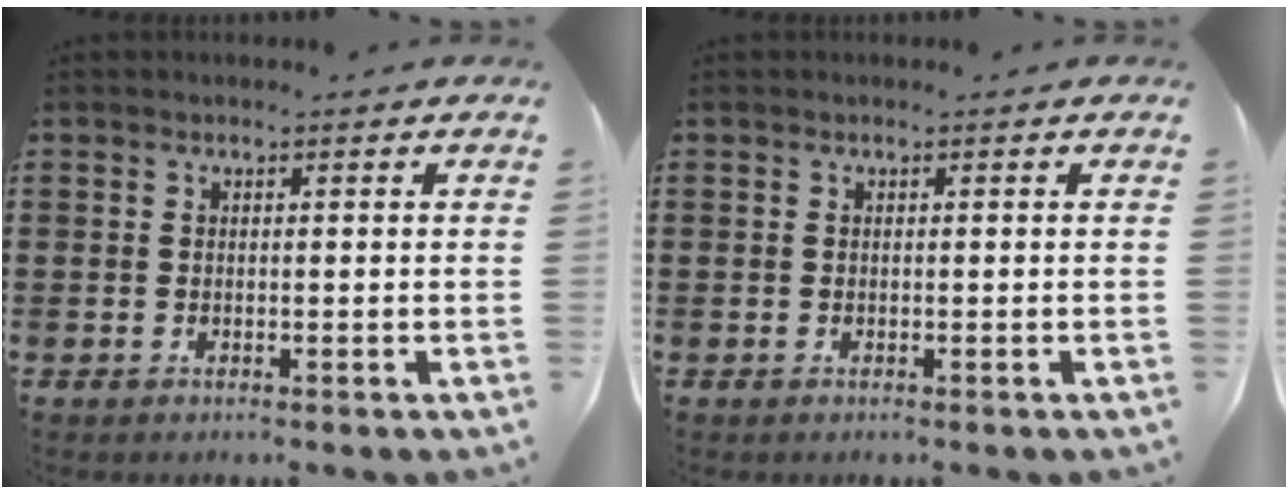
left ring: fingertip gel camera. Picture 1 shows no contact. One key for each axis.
{"total": 0.0}